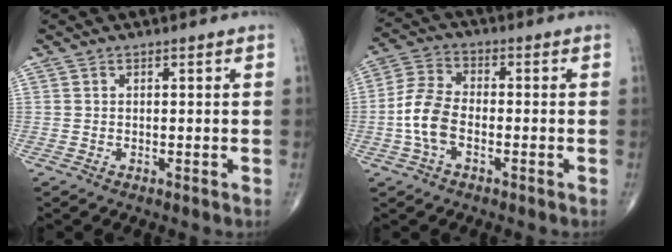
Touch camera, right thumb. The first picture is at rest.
{"total": 8.0, "force": [-2.1, 4.6, 6.3], "torque": [-0.136, 0.022, -0.048]}